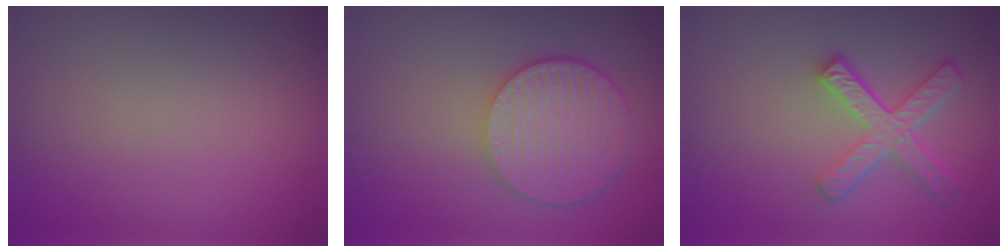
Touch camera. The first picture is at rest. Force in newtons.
{"total": 6.0, "press": 5.0, "slide": 3.4}
{"total": 5.2, "press": 3.9, "slide": 3.3}